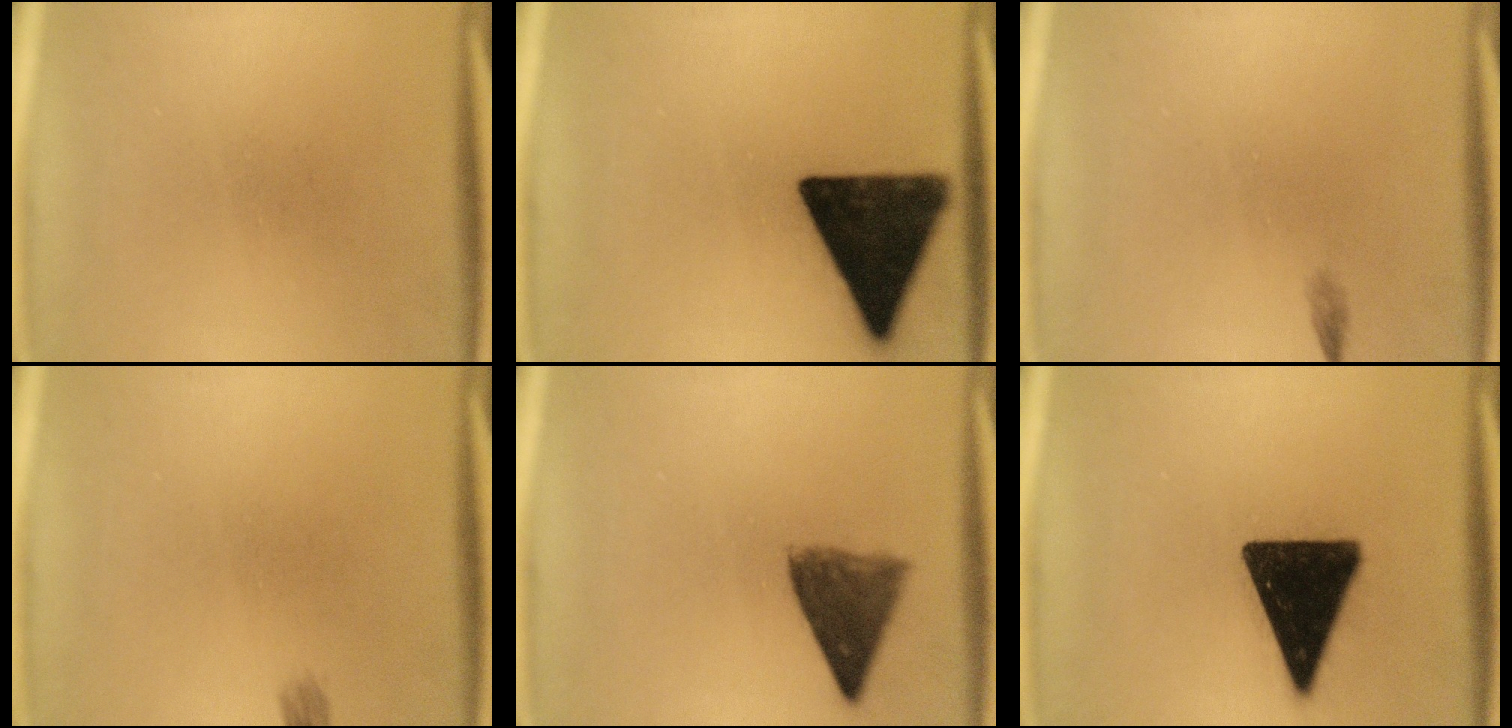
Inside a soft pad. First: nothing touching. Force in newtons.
{"total": 17.8}
{"total": 0.6}
{"total": 1.0}
{"total": 7.2}
{"total": 17.2}